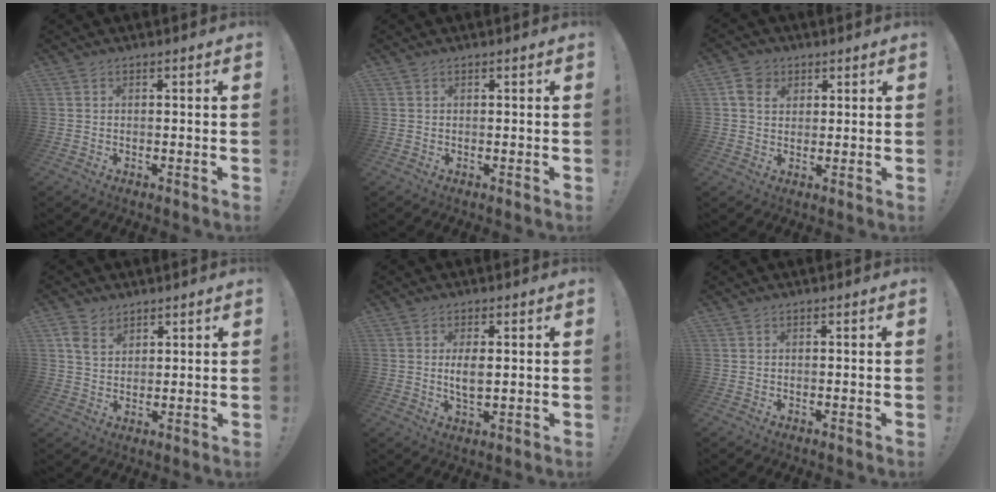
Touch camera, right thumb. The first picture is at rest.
{"total": 0.0}
{"total": 6.9, "force": [2.9, 5.2, 3.5], "torque": [-0.074, 0.000, 0.055]}
{"total": 5.7, "force": [3.8, 3.5, 2.3], "torque": [-0.037, -0.016, 0.073]}
{"total": 4.5, "force": [0.6, 2.0, 4.0], "torque": [-0.070, -0.006, 0.006]}
{"total": 0.0}